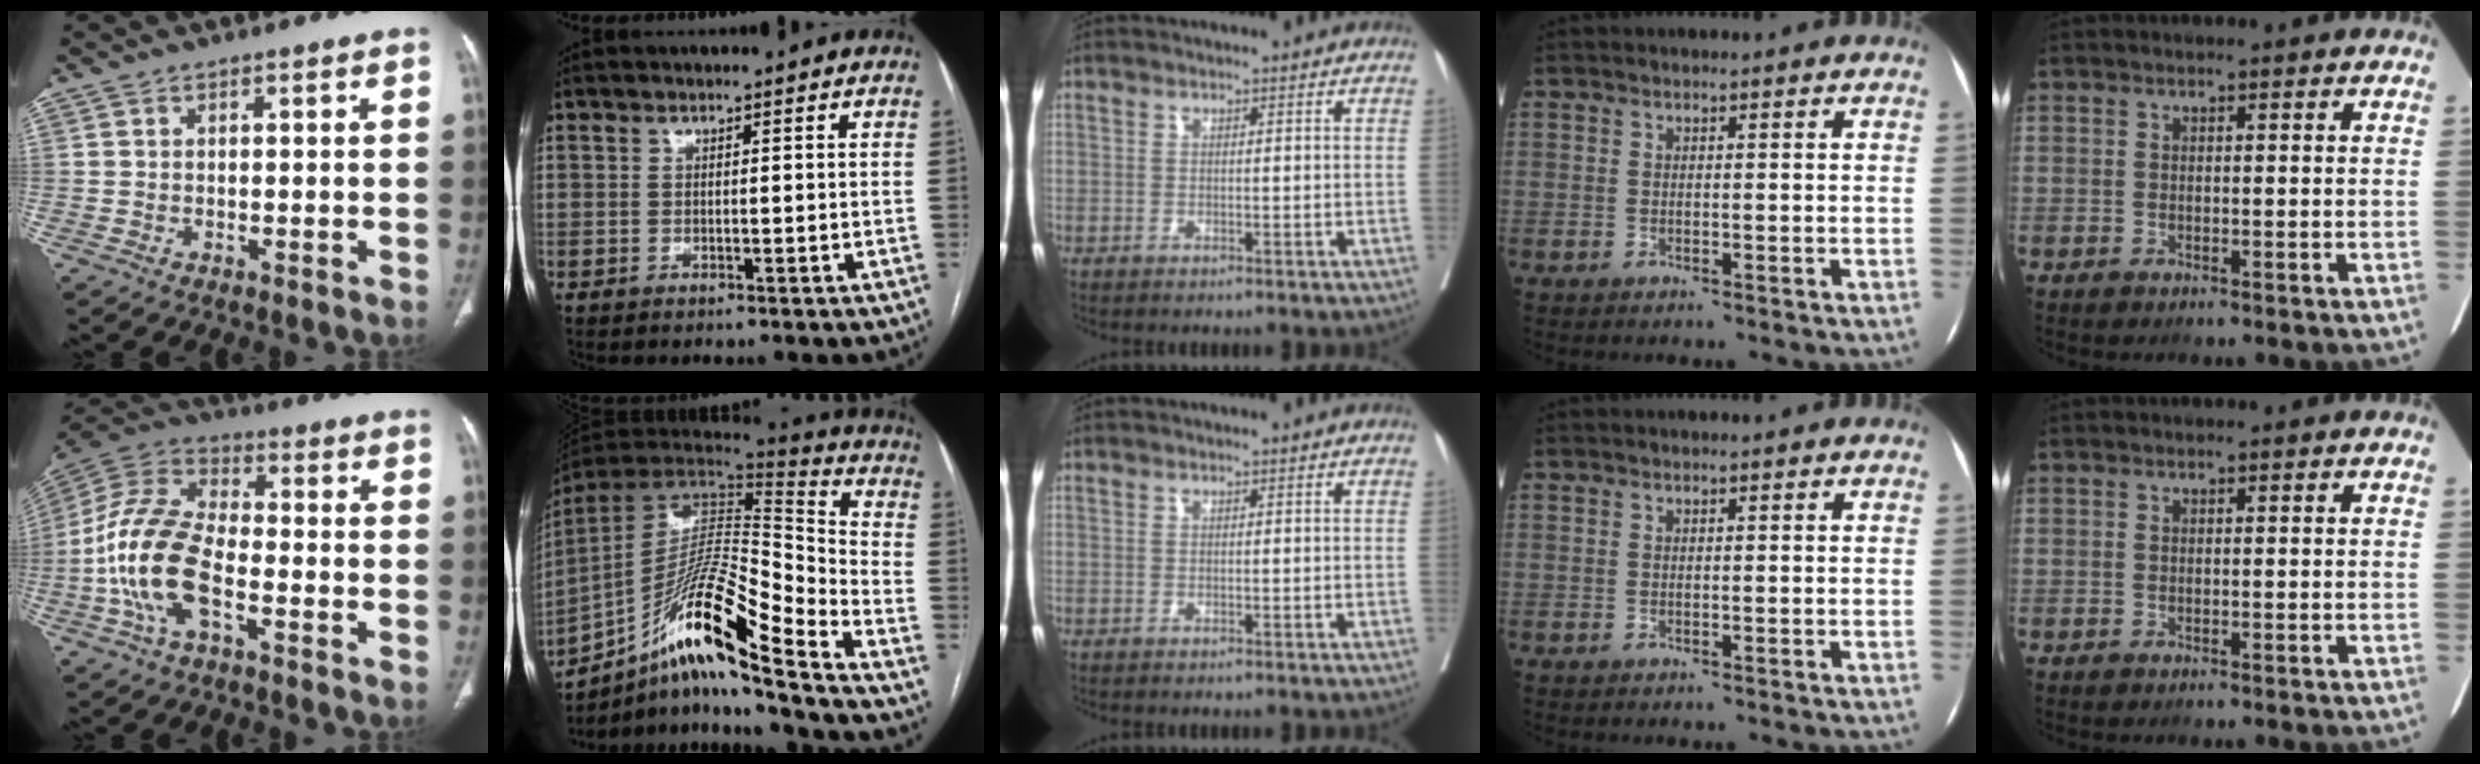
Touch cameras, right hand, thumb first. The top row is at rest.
{"thumb": {"total": 16.2, "force": [-4.8, 8.3, 13.1], "torque": [-0.273, 0.032, -0.094]}, "index": {"total": 19.9, "force": [-13.5, 0.6, 14.7], "torque": [-0.265, 0.005, -0.246]}}